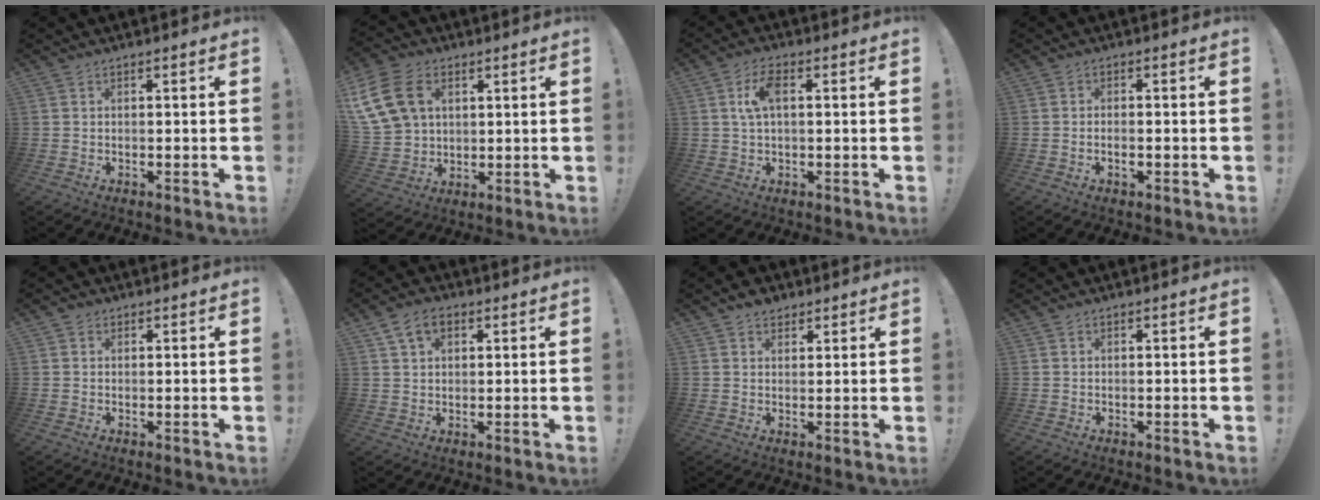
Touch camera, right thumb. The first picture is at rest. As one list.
[{"total": 17.2, "force": [5.9, 12.7, 9.9], "torque": [-0.189, -0.017, 0.115]}, {"total": 6.4, "force": [1.3, 3.3, 5.3], "torque": [-0.101, 0.010, 0.021]}, {"total": 1.6, "force": [-0.9, 0.5, 1.2], "torque": [-0.026, 0.002, -0.014]}, {"total": 1.4, "force": [0.9, 1.1, 0.2], "torque": [-0.003, 0.003, 0.016]}, {"total": 6.8, "force": [3.0, 4.4, 4.2], "torque": [-0.063, 0.000, 0.058]}, {"total": 4.0, "force": [3.0, 2.5, 0.8], "torque": [-0.008, -0.012, 0.055]}, {"total": 0.0}]